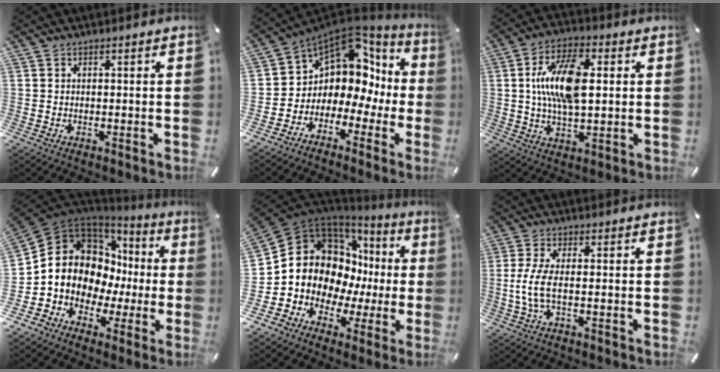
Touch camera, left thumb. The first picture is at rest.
{"total": 7.7, "force": [3.1, 6.5, 2.6], "torque": [-0.062, -0.054, 0.055]}
{"total": 14.9, "force": [2.1, 7.4, 12.7], "torque": [-0.258, -0.003, 0.029]}
{"total": 10.7, "force": [0.2, 10.0, 3.8], "torque": [-0.078, -0.034, 0.006]}
{"total": 12.3, "force": [1.8, 11.2, 4.8], "torque": [-0.095, -0.042, 0.043]}
{"total": 6.3, "force": [-0.6, 1.5, 6.1], "torque": [-0.141, -0.019, -0.017]}